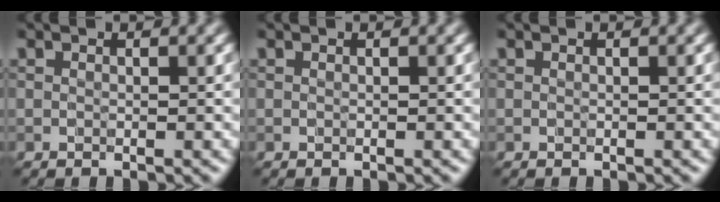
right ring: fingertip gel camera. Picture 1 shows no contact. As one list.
[{"total": 0.0}, {"total": 0.0}]